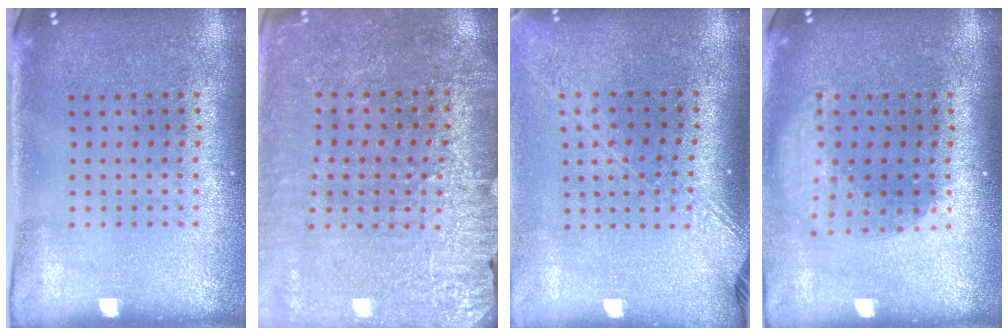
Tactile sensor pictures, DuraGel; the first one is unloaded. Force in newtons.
{"total": 2.8, "press": 2.8, "slide": 0.3}
{"total": 2.1, "press": 1.6, "slide": 1.4}
{"total": 1.6, "press": 1.2, "slide": 1.0}